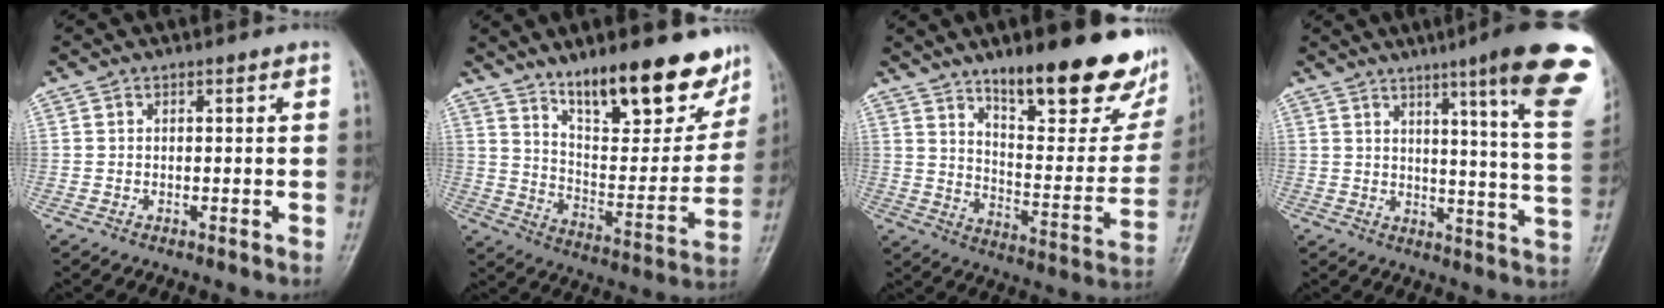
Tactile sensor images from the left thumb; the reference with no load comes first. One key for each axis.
{"total": 20.7, "fx": 14.6, "fy": 7.1, "fz": 12.8, "tx": -0.137, "ty": -0.086, "tz": 0.232}
{"total": 25.5, "fx": 16.5, "fy": 8.1, "fz": 17.7, "tx": -0.196, "ty": -0.083, "tz": 0.244}
{"total": 20.5, "fx": 11.5, "fy": 1.3, "fz": 17.0, "tx": -0.202, "ty": -0.058, "tz": 0.138}